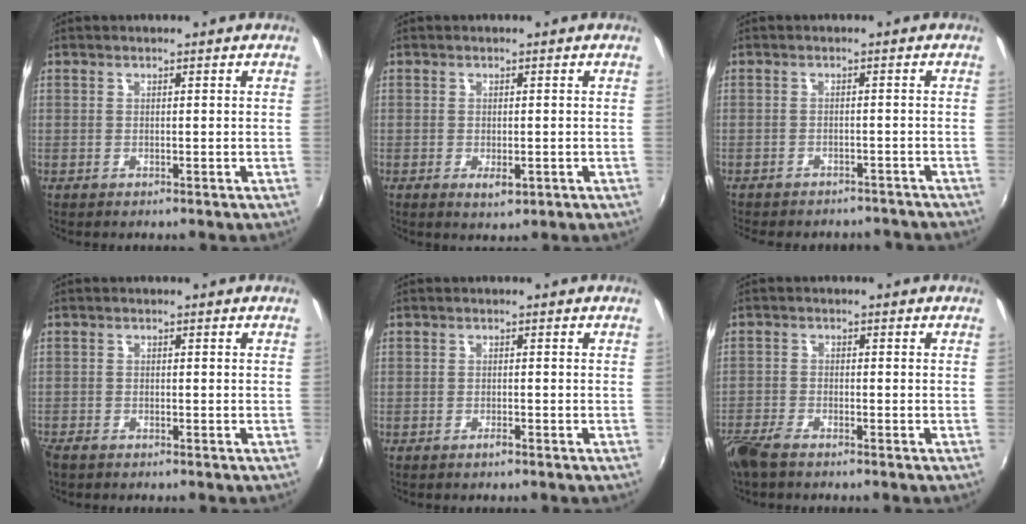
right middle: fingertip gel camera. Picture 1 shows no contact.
{"total": 2.4, "force": [-0.8, 1.3, 1.9], "torque": [-0.032, -0.008, -0.011]}
{"total": 10.3, "force": [-9.2, 3.5, 3.2], "torque": [-0.078, -0.006, -0.115]}
{"total": 2.3, "force": [-1.9, 0.9, 0.8], "torque": [-0.022, -0.009, -0.040]}
{"total": 1.0, "force": [-0.9, 0.2, 0.5], "torque": [-0.009, -0.002, -0.017]}
{"total": 5.2, "force": [-4.3, 1.4, 2.7], "torque": [-0.075, -0.015, -0.087]}